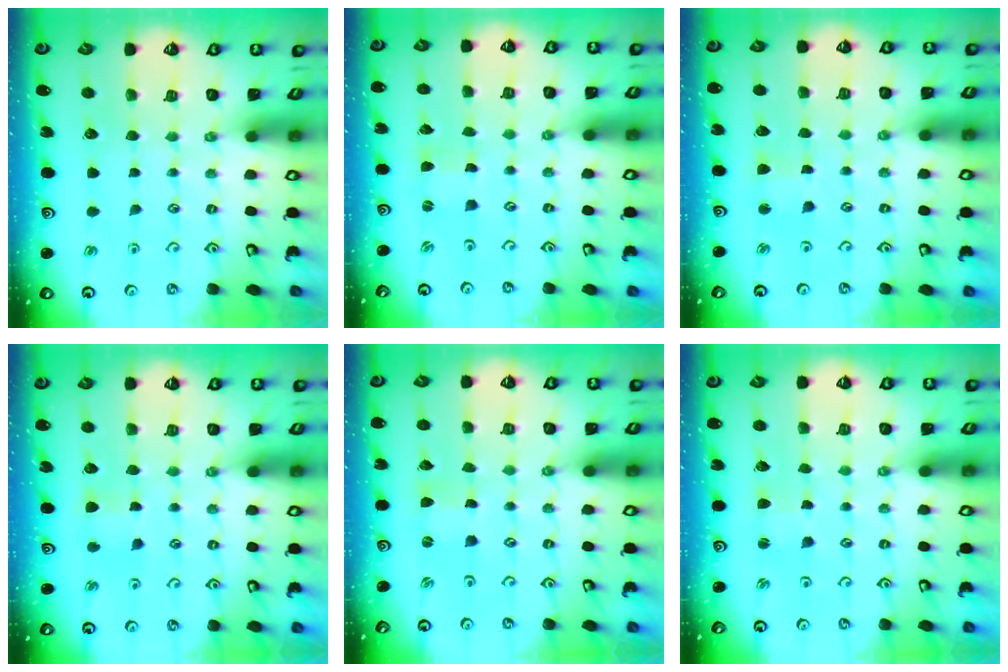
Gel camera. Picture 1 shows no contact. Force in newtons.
{"total": 0.6, "press": 0.6, "slide": 0.1}
{"total": 2.4, "press": 2.4, "slide": 0.3}
{"total": 2.9, "press": 2.9, "slide": 0.4}
{"total": 0.0}
{"total": 1.3, "press": 1.2, "slide": 0.2}